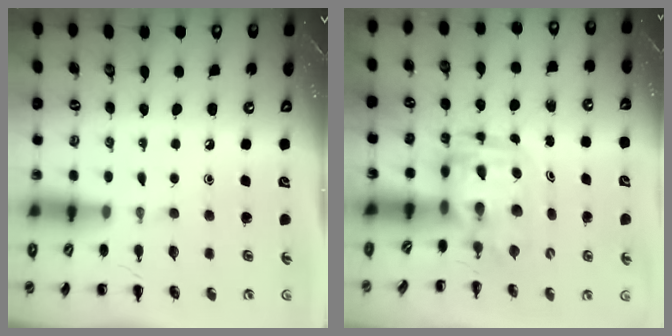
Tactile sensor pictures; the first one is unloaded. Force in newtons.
{"total": 3.7, "press": 3.6, "slide": 0.7}